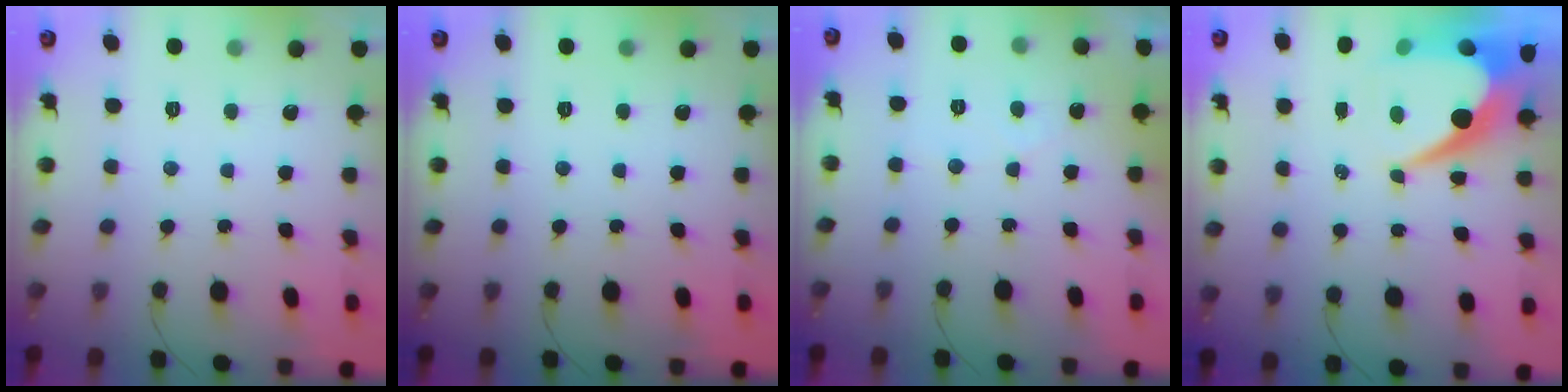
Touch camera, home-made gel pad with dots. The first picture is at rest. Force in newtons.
{"total": 0.0}
{"total": 2.2, "press": 2.2, "slide": 0.1}
{"total": 11.6, "press": 11.6, "slide": 0.7}